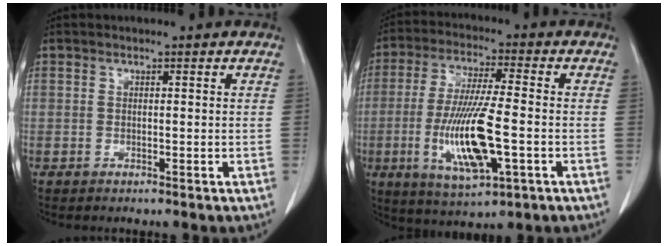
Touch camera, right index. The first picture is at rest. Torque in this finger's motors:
{"motor_torque": [1.98, 0.00, 0.45, 0.16]}